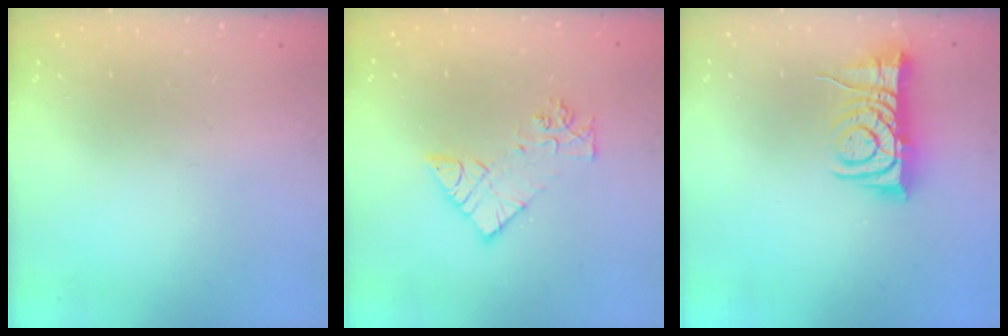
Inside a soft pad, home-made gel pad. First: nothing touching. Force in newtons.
{"total": 10.2, "press": 10.1, "slide": 0.9}
{"total": 8.0, "press": 8.0, "slide": 0.7}